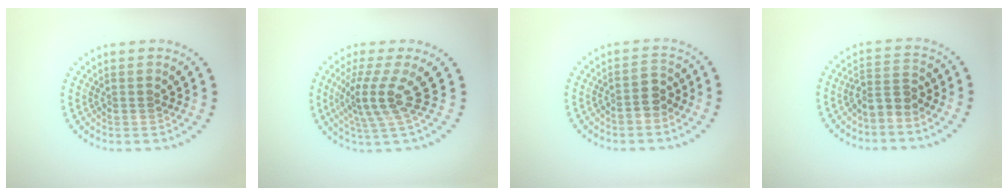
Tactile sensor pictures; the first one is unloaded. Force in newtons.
{"total": 3.7, "press": 2.6, "slide": 2.6}
{"total": 2.0, "press": 1.8, "slide": 0.9}
{"total": 2.6, "press": 1.9, "slide": 1.7}